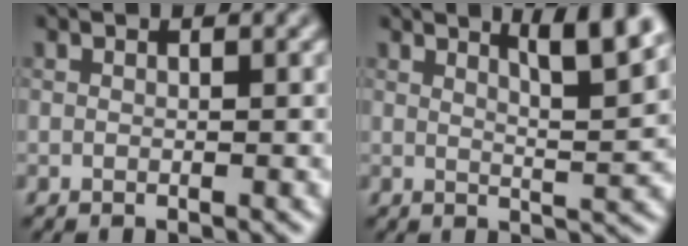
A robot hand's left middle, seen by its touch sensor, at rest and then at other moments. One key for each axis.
{"total": 5.3, "fx": 3.3, "fy": 1.0, "fz": 4.1, "tx": -0.049, "ty": 0.005, "tz": 0.048}